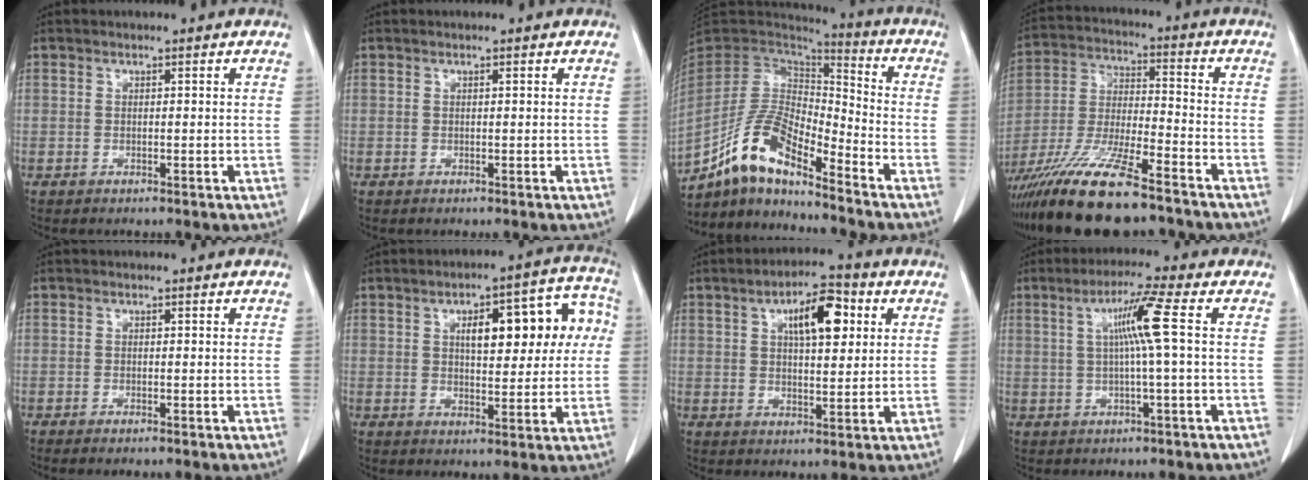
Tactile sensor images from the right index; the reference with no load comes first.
{"total": 0.0}
{"total": 13.2, "force": [-10.0, 2.9, 8.1], "torque": [-0.168, 0.015, -0.188]}
{"total": 18.6, "force": [-14.0, 2.5, 12.1], "torque": [-0.260, -0.040, -0.256]}
{"total": 0.9, "force": [-0.7, 0.0, 0.6], "torque": [-0.014, -0.002, -0.011]}
{"total": 13.1, "force": [2.8, 4.8, 11.9], "torque": [-0.148, 0.042, 0.039]}
{"total": 9.0, "force": [3.2, 3.1, 7.8], "torque": [-0.125, 0.016, 0.051]}
{"total": 6.7, "force": [1.2, -1.1, 6.6], "torque": [-0.120, 0.009, 0.024]}